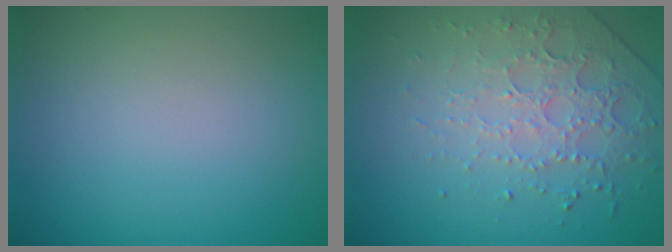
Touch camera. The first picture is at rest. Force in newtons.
{"total": 4.5, "press": 3.1, "slide": 3.2}